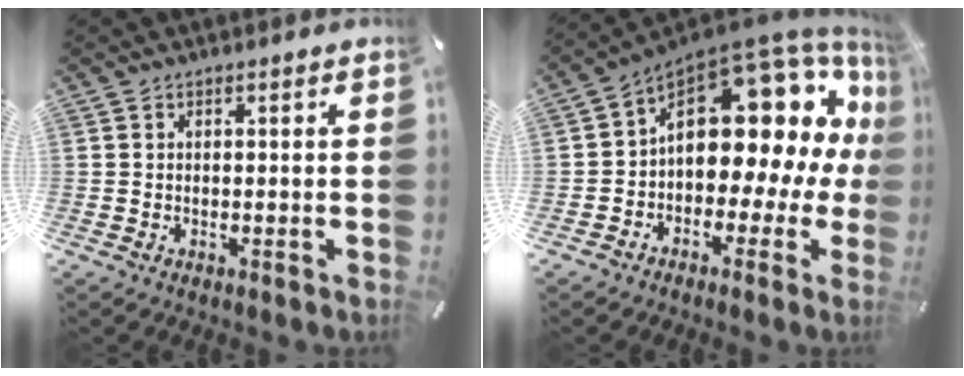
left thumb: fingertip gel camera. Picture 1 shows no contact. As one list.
[{"total": 17.6, "force": [6.6, 10.9, 12.1], "torque": [-0.150, -0.070, 0.109]}]